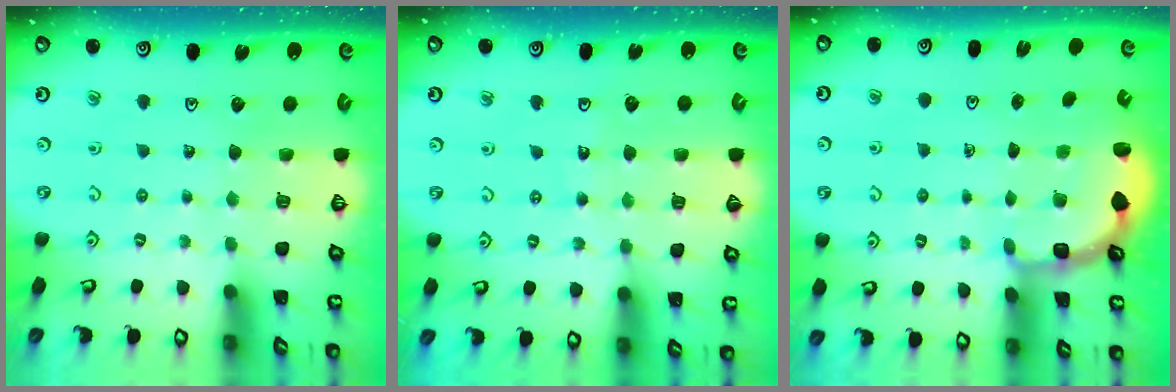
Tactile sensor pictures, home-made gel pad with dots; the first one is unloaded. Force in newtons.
{"total": 7.1, "press": 6.6, "slide": 2.6}
{"total": 2.8, "press": 2.5, "slide": 1.4}